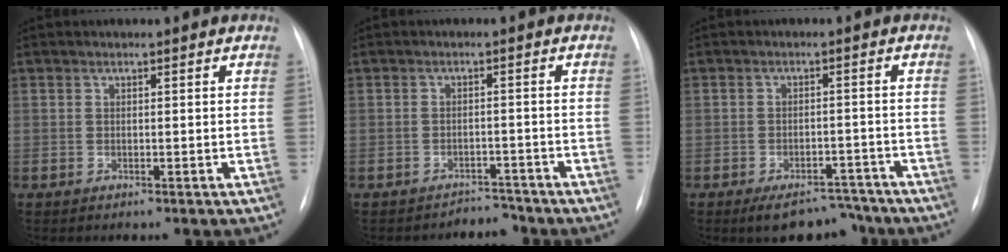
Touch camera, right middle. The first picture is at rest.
{"total": 2.7, "force": [-2.4, 0.8, -1.0], "torque": [0.019, 0.007, -0.033]}
{"total": 7.2, "force": [-6.0, 3.1, 2.3], "torque": [-0.018, 0.007, -0.087]}